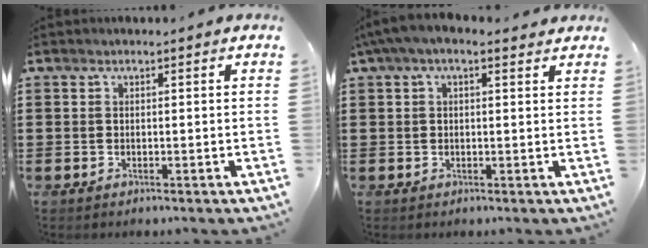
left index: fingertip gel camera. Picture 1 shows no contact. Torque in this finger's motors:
{"motor_torque": [2.14, 0.00, 0.74, 0.21]}